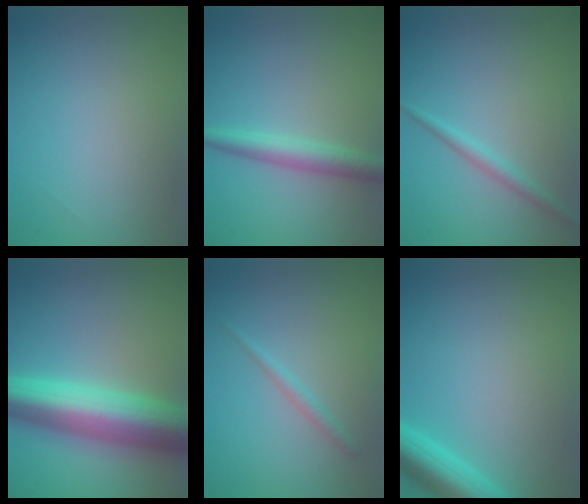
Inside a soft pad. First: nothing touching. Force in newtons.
{"total": 3.0, "press": 3.0, "slide": 0.1}
{"total": 1.5, "press": 1.5, "slide": 0.0}
{"total": 10.5, "press": 10.5, "slide": 0.1}
{"total": 1.1, "press": 1.1, "slide": 0.1}
{"total": 4.6, "press": 4.6, "slide": 0.3}